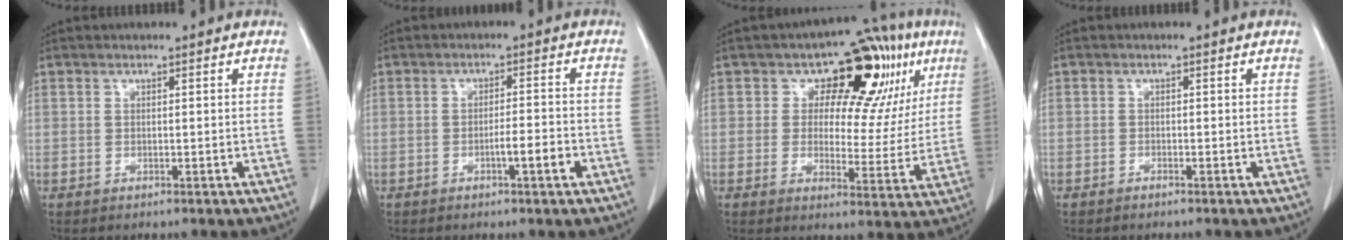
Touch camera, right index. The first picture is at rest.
{"total": 3.6, "force": [-1.6, 0.2, 3.3], "torque": [-0.047, 0.001, -0.026]}
{"total": 14.3, "force": [6.3, 8.0, 10.1], "torque": [-0.096, 0.031, 0.080]}
{"total": 0.5, "force": [-0.5, 0.2, 0.0], "torque": [0.000, 0.001, -0.010]}